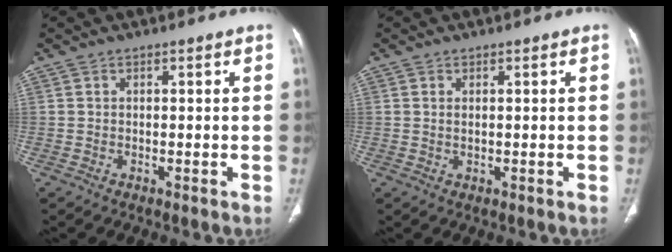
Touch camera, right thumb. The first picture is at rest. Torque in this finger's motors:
{"motor_torque": [-0.10, 0.17, -0.01, 0.42, -0.04]}